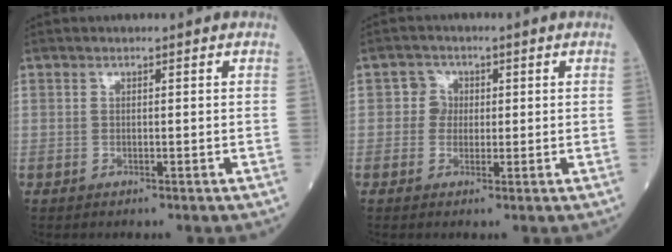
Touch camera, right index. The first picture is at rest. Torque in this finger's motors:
{"motor_torque": [0.11, 0.07, 0.07, 0.01]}